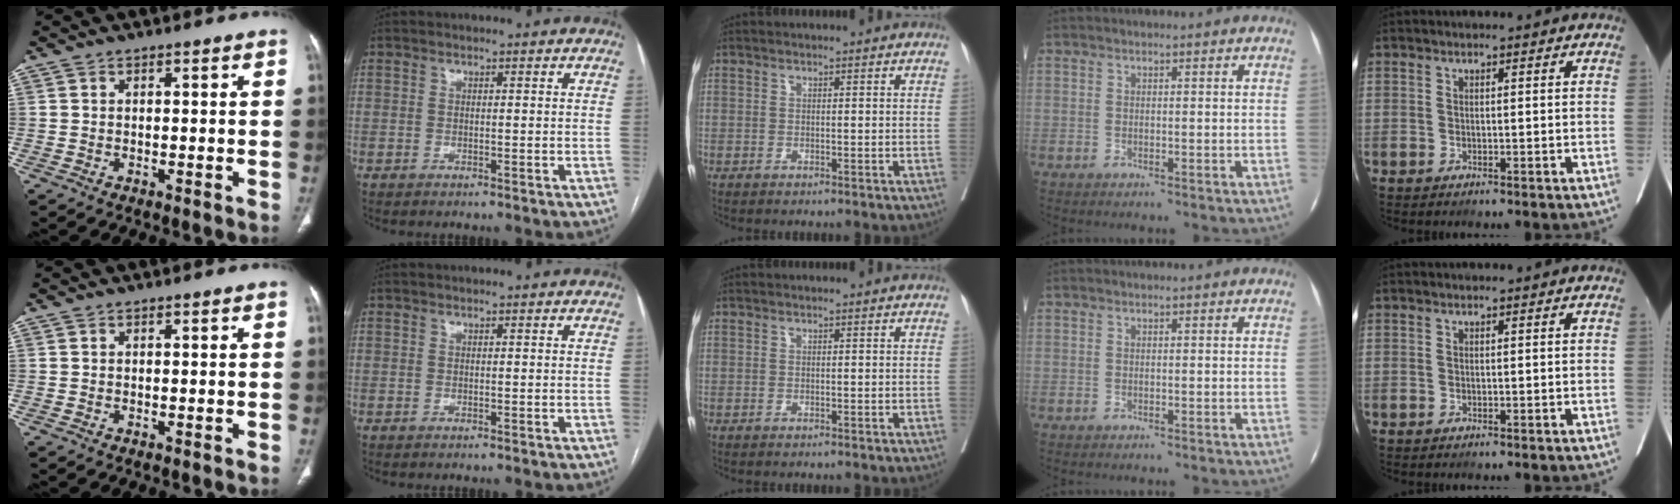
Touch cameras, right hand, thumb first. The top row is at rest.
{}